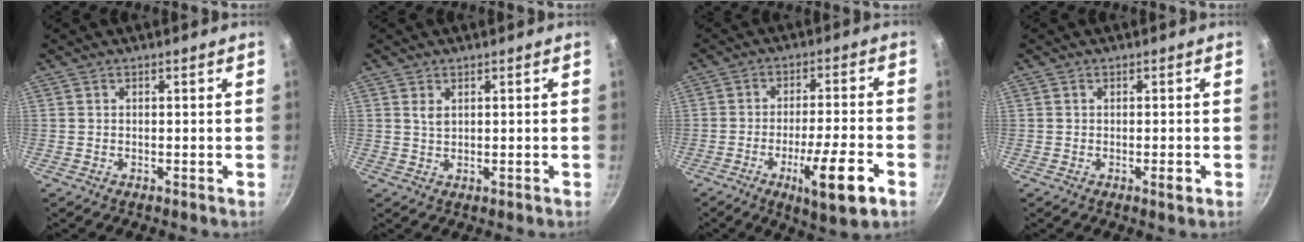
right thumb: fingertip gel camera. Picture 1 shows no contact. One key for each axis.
{"total": 1.8, "fx": 0.8, "fy": 0.9, "fz": 1.3, "tx": -0.023, "ty": -0.006, "tz": 0.016}
{"total": 12.5, "fx": -5.4, "fy": 2.3, "fz": 11.0, "tx": -0.172, "ty": 0.018, "tz": -0.081}
{"total": 1.8, "fx": -0.6, "fy": 0.5, "fz": 1.6, "tx": -0.025, "ty": 0.003, "tz": -0.010}